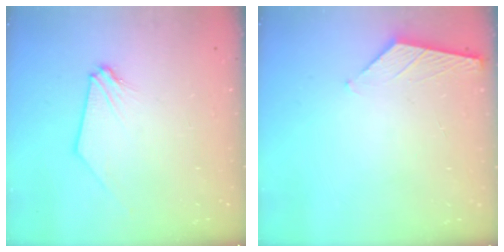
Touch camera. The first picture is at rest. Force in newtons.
{"total": 1.2, "press": 1.1, "slide": 0.2}